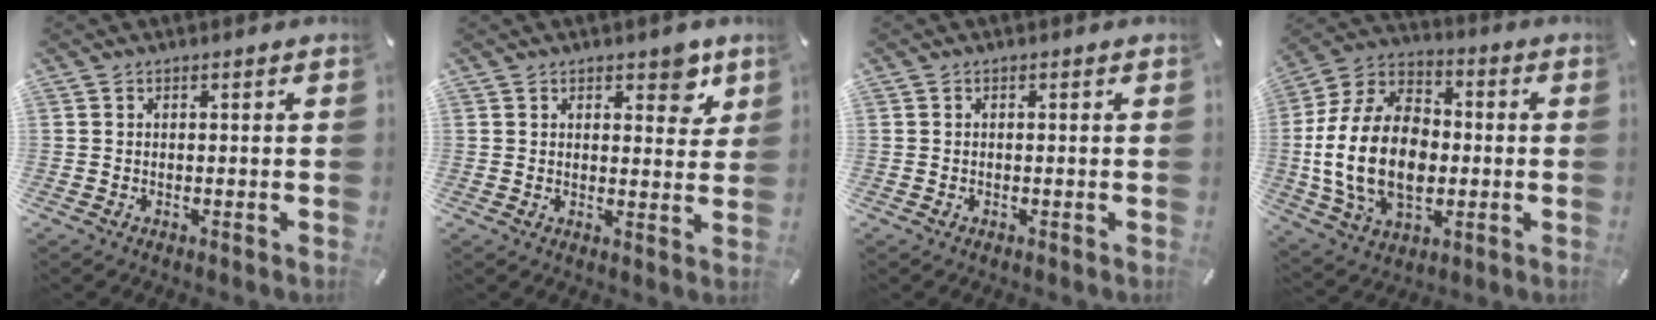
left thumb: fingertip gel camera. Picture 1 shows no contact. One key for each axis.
{"total": 5.7, "fx": 3.8, "fy": 3.1, "fz": 3.0, "tx": -0.015, "ty": -0.024, "tz": 0.057}
{"total": 0.0}
{"total": 20.2, "fx": -2.4, "fy": 14.6, "fz": 13.7, "tx": -0.304, "ty": 0.013, "tz": -0.042}